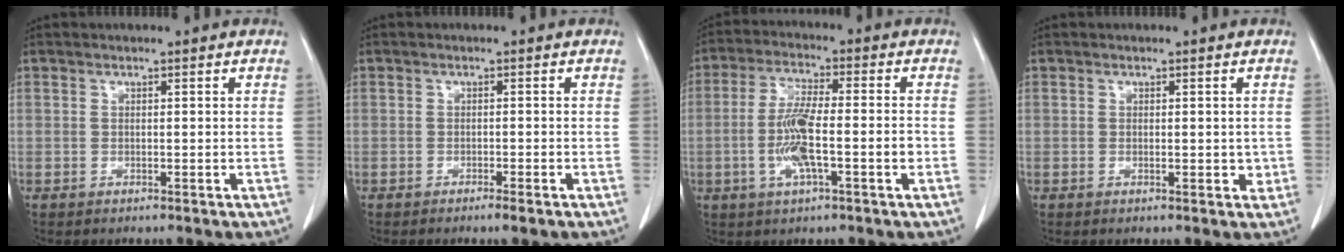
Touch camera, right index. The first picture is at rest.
{"total": 1.6, "force": [-1.1, 0.0, 1.1], "torque": [-0.020, -0.004, -0.015]}
{"total": 8.6, "force": [-2.0, 1.4, 8.2], "torque": [-0.159, 0.006, -0.036]}
{"total": 1.7, "force": [0.0, 0.9, 1.5], "torque": [-0.015, -0.001, 0.006]}